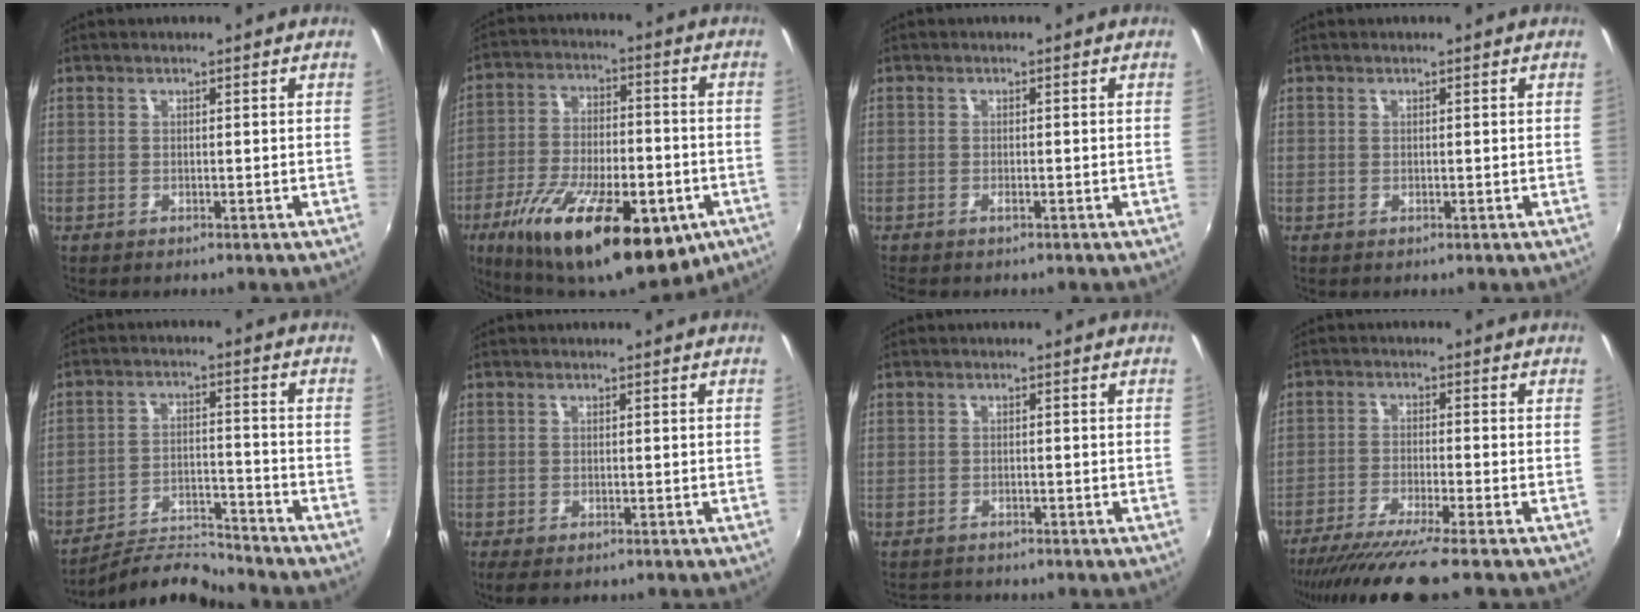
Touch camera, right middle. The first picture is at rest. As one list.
[{"total": 26.5, "force": [-13.8, 10.7, 20.0], "torque": [-0.358, -0.048, -0.205]}, {"total": 1.2, "force": [-0.9, 0.4, 0.7], "torque": [-0.017, 0.000, -0.017]}, {"total": 0.0}, {"total": 9.3, "force": [-9.2, -0.4, 1.5], "torque": [-0.041, 0.002, -0.163]}, {"total": 2.6, "force": [-1.6, 1.4, 1.5], "torque": [-0.030, -0.012, -0.025]}, {"total": 2.5, "force": [-2.3, 0.9, 0.2], "torque": [-0.010, -0.003, -0.039]}, {"total": 10.7, "force": [-8.8, -0.9, 5.9], "torque": [-0.123, -0.033, -0.146]}]